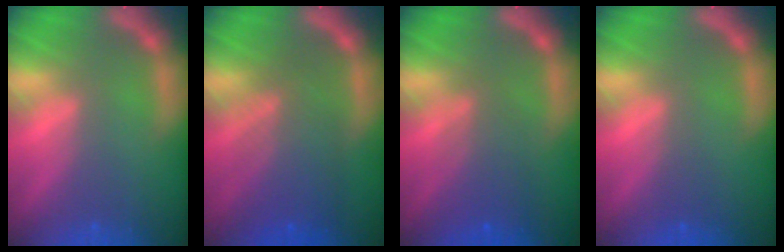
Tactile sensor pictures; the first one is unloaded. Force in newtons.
{"total": 6.6}
{"total": 4.1}
{"total": 1.0}